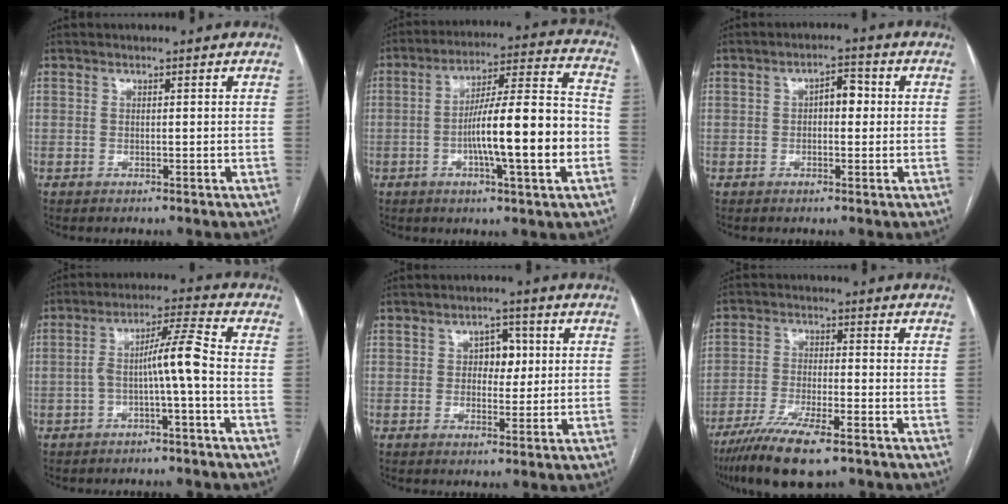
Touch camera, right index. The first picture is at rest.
{"total": 16.0, "force": [-3.5, 1.2, 15.6], "torque": [-0.247, 0.013, -0.056]}
{"total": 3.4, "force": [0.2, 1.6, 3.0], "torque": [-0.042, 0.016, 0.001]}
{"total": 7.1, "force": [-1.9, -0.4, 6.8], "torque": [-0.121, 0.029, -0.030]}
{"total": 4.1, "force": [0.7, 2.7, 3.1], "torque": [-0.040, 0.011, 0.012]}
{"total": 11.7, "force": [-8.3, 2.1, 7.9], "torque": [-0.138, -0.028, -0.140]}